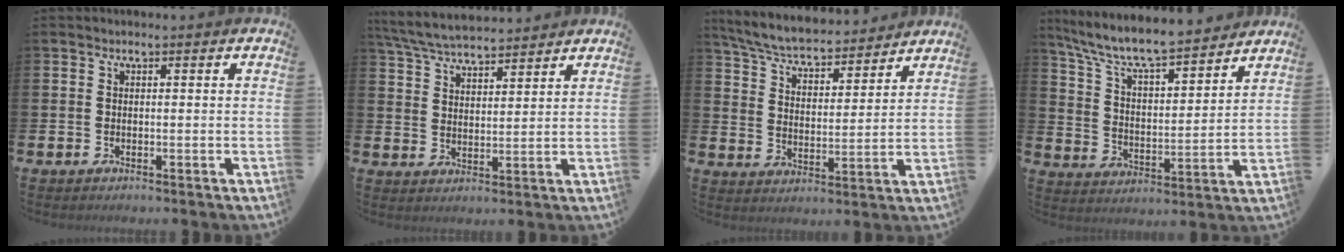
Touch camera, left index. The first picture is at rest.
{"total": 6.0, "force": [5.8, 0.7, 1.0], "torque": [-0.042, -0.029, 0.106]}
{"total": 6.3, "force": [6.0, 1.1, 1.5], "torque": [-0.059, -0.047, 0.102]}
{"total": 8.5, "force": [8.0, 1.2, 2.7], "torque": [-0.089, -0.059, 0.136]}